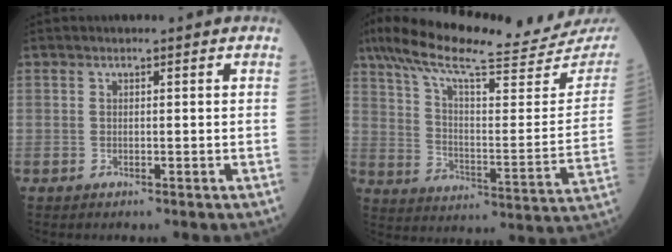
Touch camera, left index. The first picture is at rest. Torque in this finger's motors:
{"motor_torque": [1.05, -1.09, 0.54, 0.14]}